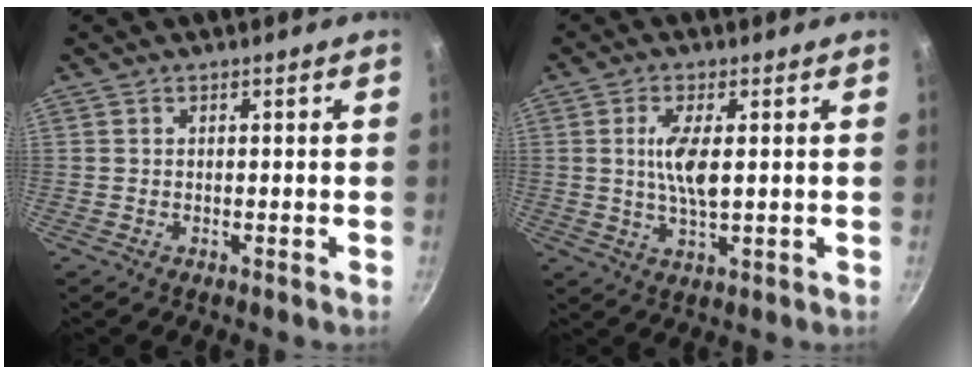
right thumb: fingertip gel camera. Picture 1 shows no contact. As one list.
[{"total": 6.9, "force": [1.0, 2.3, 6.4], "torque": [-0.129, -0.004, 0.020]}]